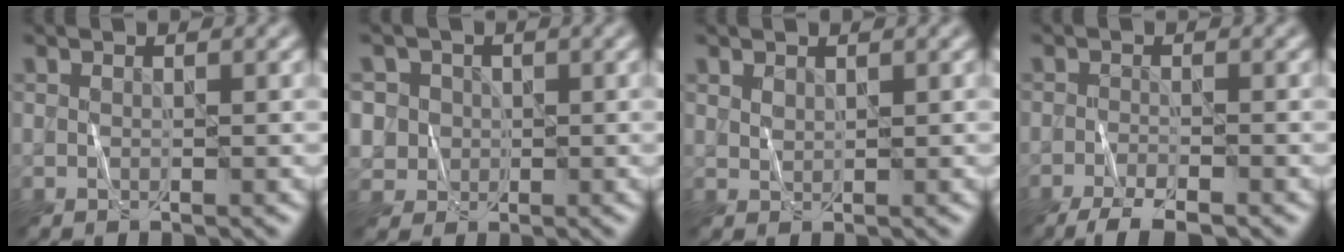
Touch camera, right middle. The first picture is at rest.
{"total": 4.2, "force": [0.8, 4.0, 1.1], "torque": [-0.016, 0.026, 0.009]}
{"total": 1.0, "force": [0.9, 0.3, 0.2], "torque": [-0.008, 0.001, 0.020]}
{"total": 4.1, "force": [-3.2, 0.8, 2.4], "torque": [-0.045, -0.010, -0.061]}